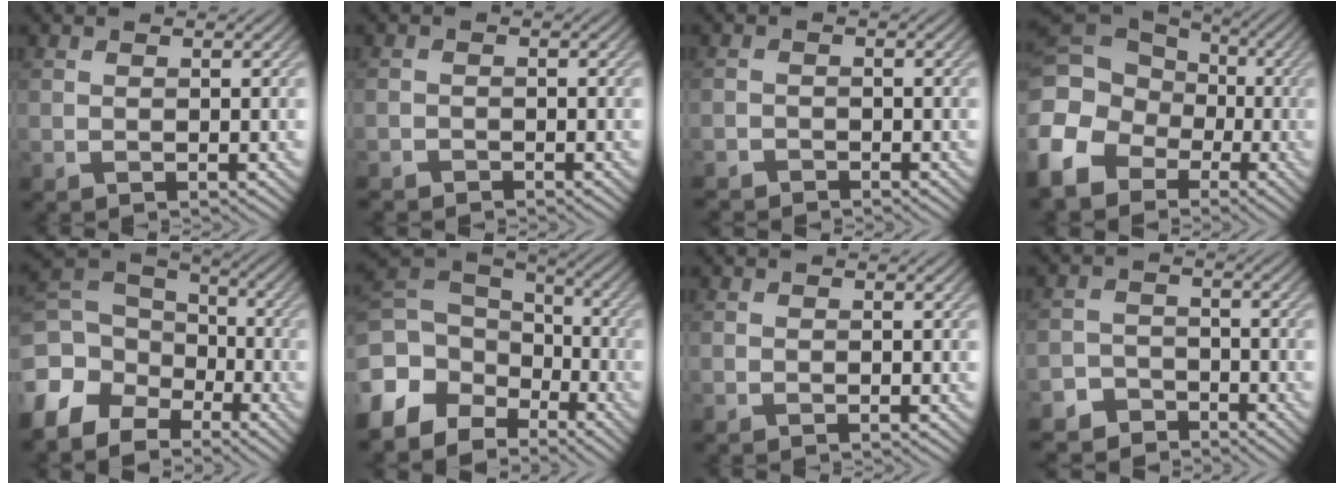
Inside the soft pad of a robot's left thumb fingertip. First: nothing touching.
{"total": 1.3, "force": [-1.2, 0.5, 0.0], "torque": [0.001, 0.001, -0.025]}
{"total": 1.8, "force": [-1.7, 0.5, 0.0], "torque": [0.001, -0.001, -0.036]}
{"total": 15.5, "force": [-4.7, 12.4, 8.1], "torque": [-0.233, -0.032, -0.098]}
{"total": 10.5, "force": [-5.1, 7.5, 5.2], "torque": [-0.148, -0.030, -0.099]}
{"total": 11.6, "force": [-5.6, 8.4, 5.7], "torque": [-0.170, -0.024, -0.102]}
{"total": 0.0}
{"total": 4.0, "force": [-3.4, 2.1, 0.2], "torque": [0.002, 0.000, -0.068]}